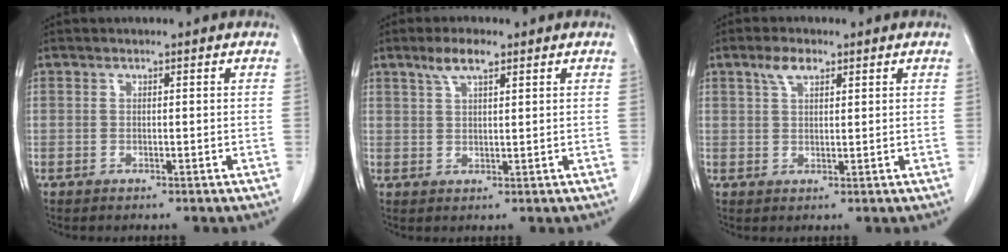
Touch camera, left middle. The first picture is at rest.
{"total": 3.9, "force": [2.6, 0.9, 2.8], "torque": [-0.062, 0.007, 0.051]}
{"total": 3.3, "force": [2.0, 1.3, 2.2], "torque": [-0.049, 0.009, 0.041]}